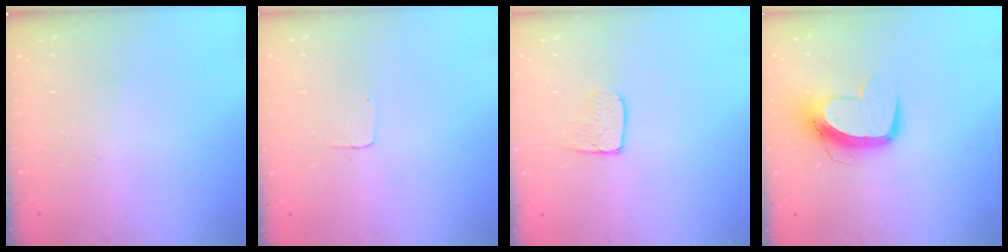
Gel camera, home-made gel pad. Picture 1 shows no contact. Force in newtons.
{"total": 2.5, "press": 2.5, "slide": 0.1}
{"total": 6.3, "press": 6.2, "slide": 0.5}
{"total": 11.4, "press": 11.3, "slide": 1.5}